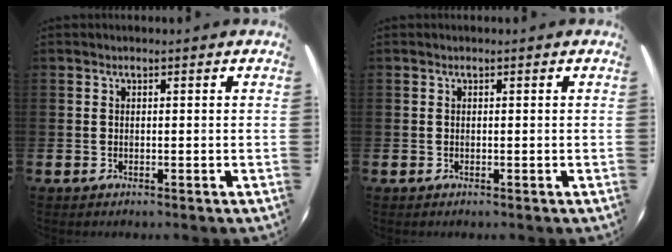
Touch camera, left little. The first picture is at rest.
{"total": 0.0}